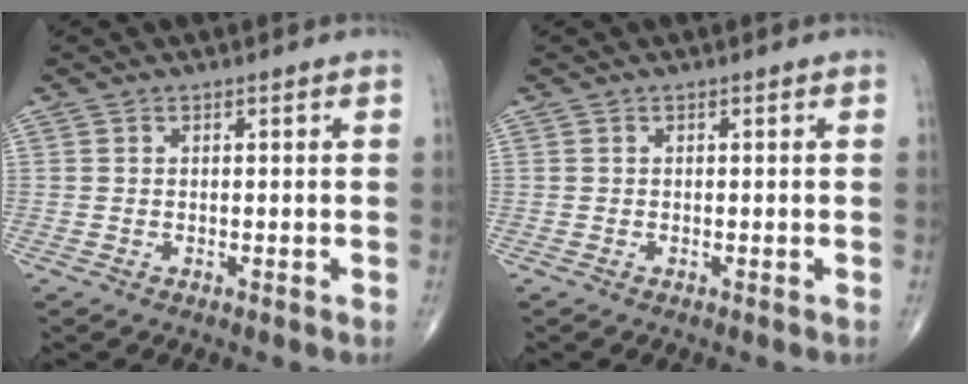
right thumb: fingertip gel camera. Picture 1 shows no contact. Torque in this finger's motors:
{"motor_torque": [-0.07, 0.07, 0.01, 0.01, 0.02]}